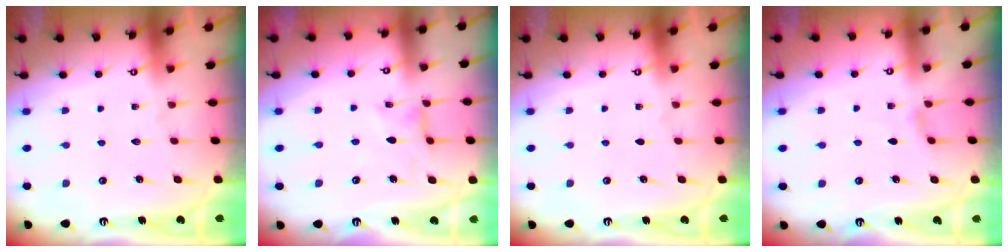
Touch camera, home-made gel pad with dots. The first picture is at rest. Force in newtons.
{"total": 0.5, "press": 0.5, "slide": 0.3}
{"total": 0.0}
{"total": 0.8, "press": 0.7, "slide": 0.3}